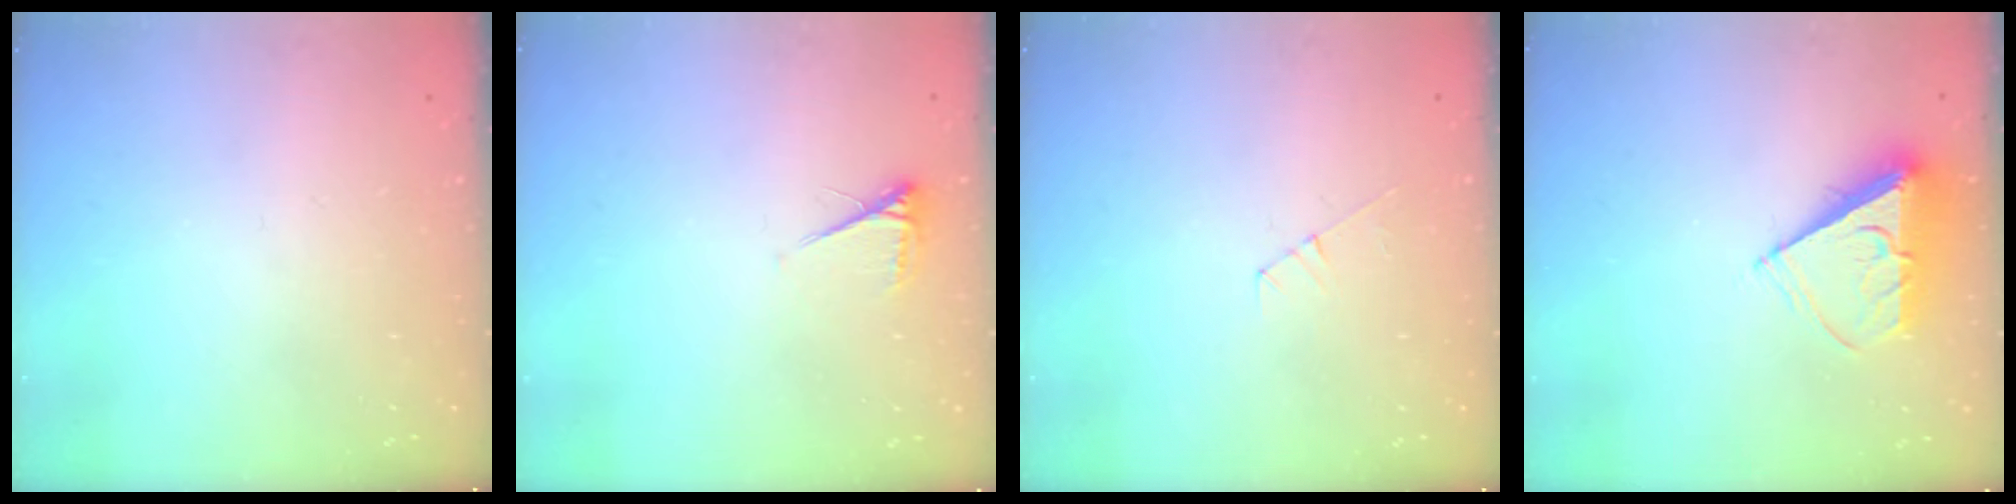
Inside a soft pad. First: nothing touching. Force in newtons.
{"total": 4.0, "press": 3.9, "slide": 0.5}
{"total": 5.0, "press": 5.0, "slide": 0.5}
{"total": 7.0, "press": 7.0, "slide": 0.8}